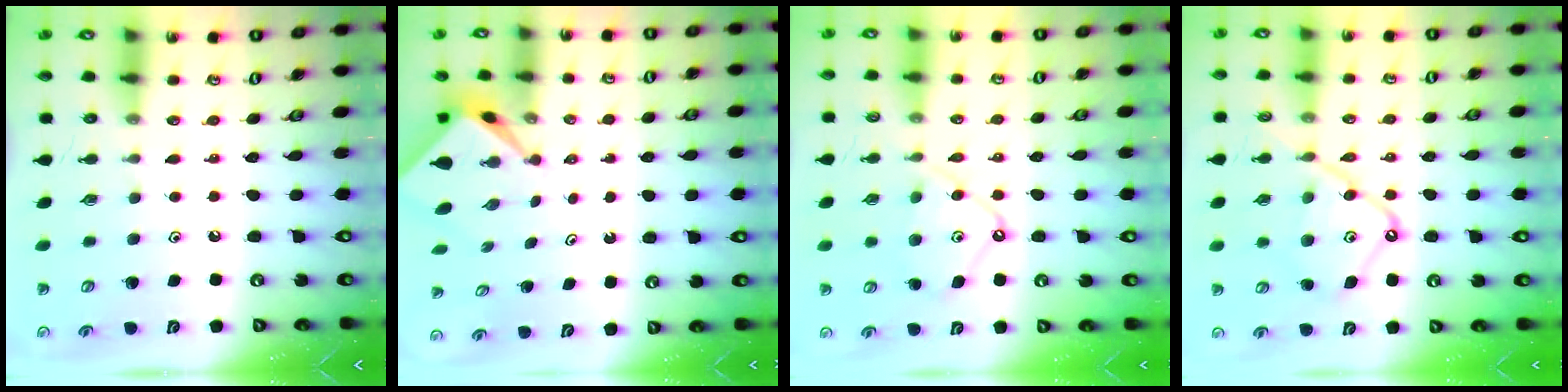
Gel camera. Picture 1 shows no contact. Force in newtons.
{"total": 2.3, "press": 2.3, "slide": 0.3}
{"total": 11.0, "press": 10.9, "slide": 1.0}
{"total": 13.8, "press": 13.7, "slide": 1.2}